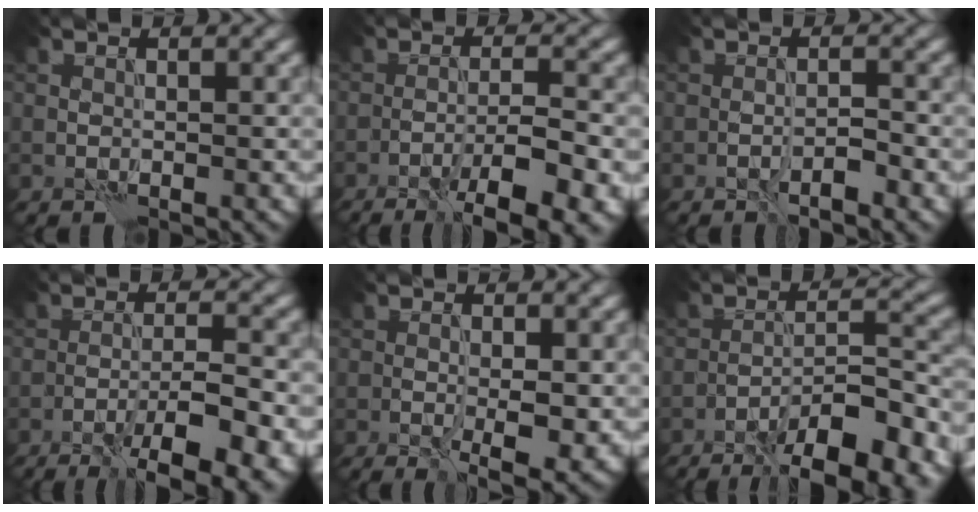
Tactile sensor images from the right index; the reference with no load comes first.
{"total": 7.5, "force": [-4.1, 1.7, 6.1], "torque": [-0.091, -0.004, -0.060]}
{"total": 1.8, "force": [-1.2, 0.3, 1.2], "torque": [-0.018, 0.006, -0.023]}
{"total": 8.4, "force": [-4.5, 2.0, 6.8], "torque": [-0.101, -0.006, -0.066]}
{"total": 4.1, "force": [-0.7, 1.1, 3.9], "torque": [-0.065, -0.014, -0.005]}
{"total": 9.5, "force": [-6.4, 2.0, 6.8], "torque": [-0.098, 0.013, -0.102]}